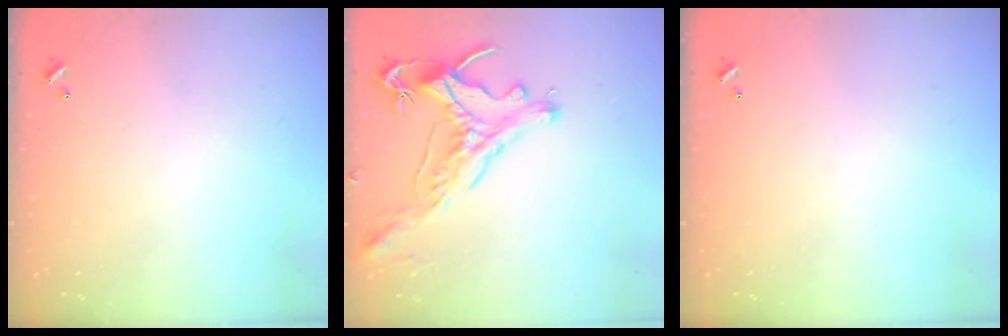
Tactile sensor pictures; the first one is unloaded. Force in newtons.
{"total": 1.2, "press": 0.9, "slide": 0.9}
{"total": 0.0}